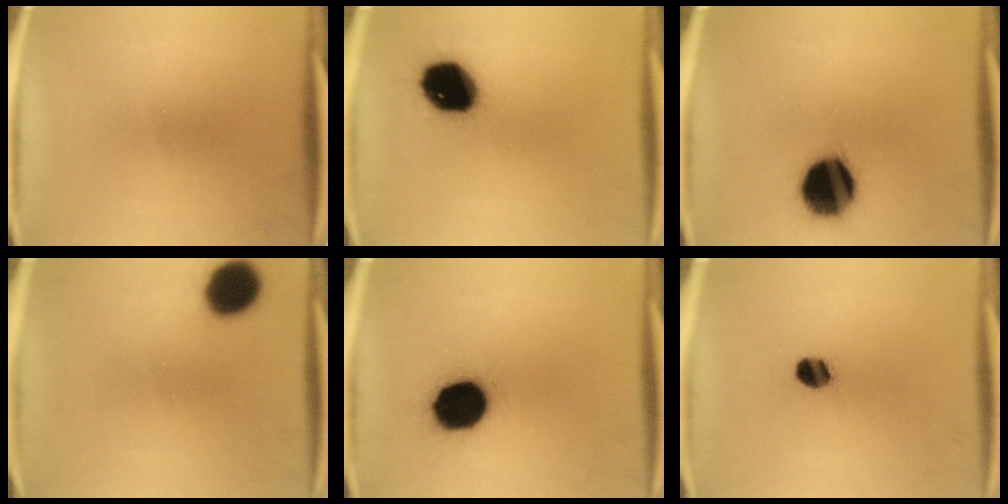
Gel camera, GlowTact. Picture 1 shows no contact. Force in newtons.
{"total": 14.9}
{"total": 17.8}
{"total": 10.8}
{"total": 16.7}
{"total": 4.8}